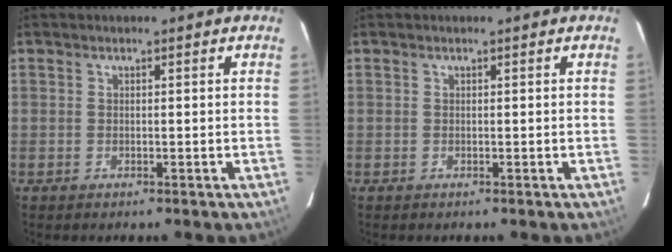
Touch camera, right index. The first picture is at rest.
{"total": 0.0}